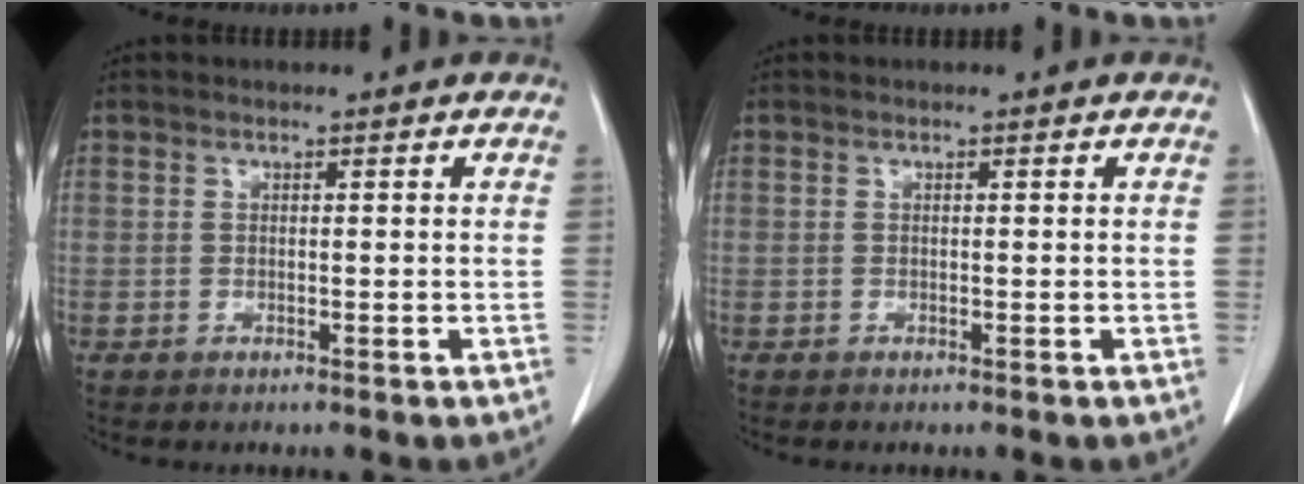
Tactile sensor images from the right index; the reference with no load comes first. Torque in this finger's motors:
{"motor_torque": [0.08, 0.11, 0.08, 0.00]}